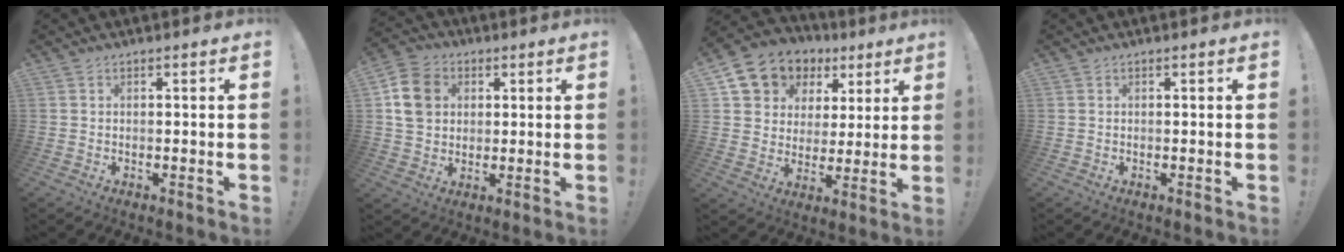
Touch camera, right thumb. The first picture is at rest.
{"total": 10.4, "force": [2.6, 8.8, 4.9], "torque": [-0.080, 0.005, 0.056]}
{"total": 10.8, "force": [5.7, 8.7, 3.1], "torque": [-0.052, -0.037, 0.116]}
{"total": 0.0}